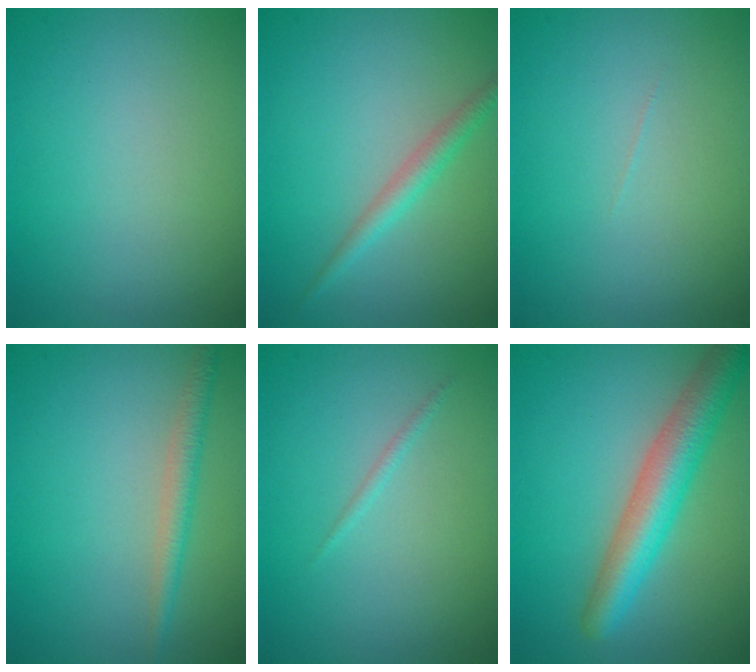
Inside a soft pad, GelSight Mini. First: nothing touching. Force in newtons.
{"total": 2.0, "press": 2.0, "slide": 0.0}
{"total": 0.0}
{"total": 2.0, "press": 2.0, "slide": 0.0}
{"total": 0.6, "press": 0.6, "slide": 0.1}
{"total": 5.8, "press": 5.8, "slide": 0.2}